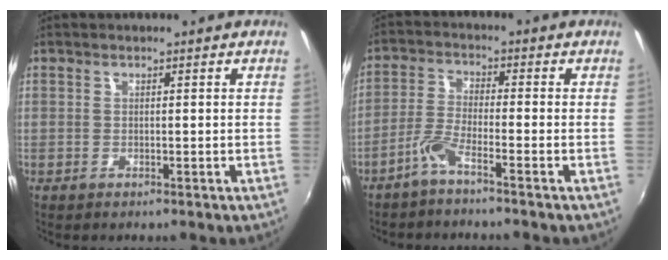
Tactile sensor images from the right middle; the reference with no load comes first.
{"total": 3.9, "force": [-2.8, 0.0, 2.7], "torque": [-0.070, 0.005, -0.058]}